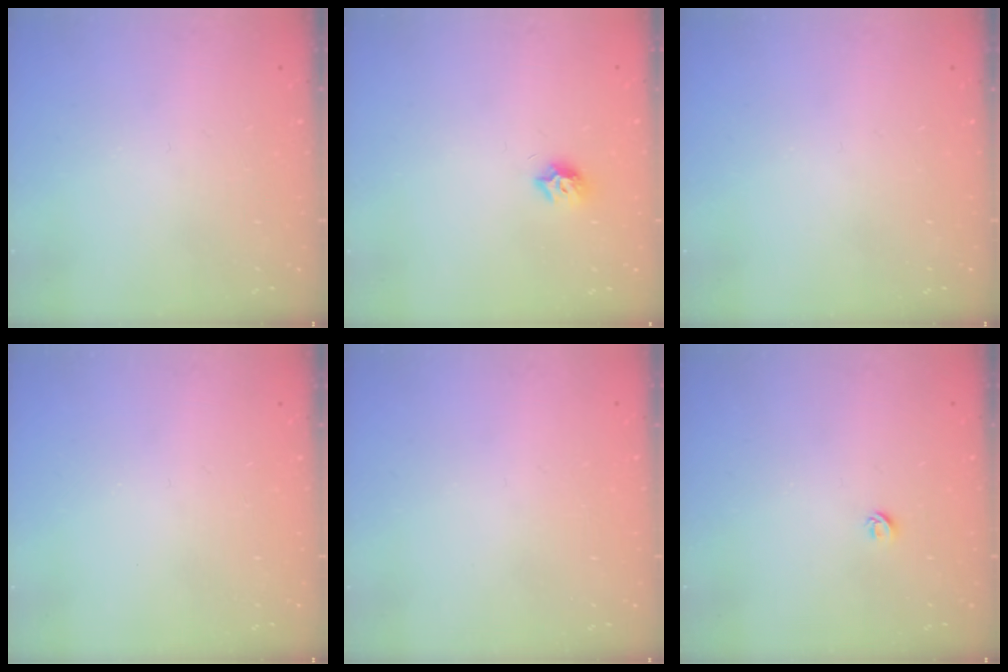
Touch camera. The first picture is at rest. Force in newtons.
{"total": 6.9, "press": 6.9, "slide": 0.3}
{"total": 0.0}
{"total": 0.0}
{"total": 0.7, "press": 0.7, "slide": 0.3}
{"total": 3.9, "press": 3.8, "slide": 0.3}